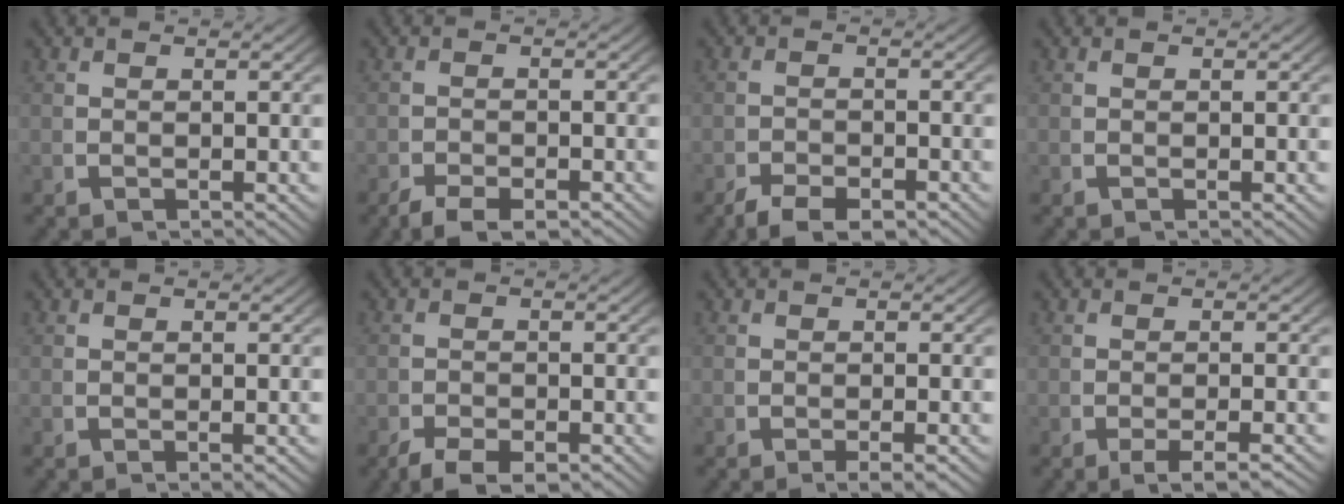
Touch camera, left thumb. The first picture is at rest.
{"total": 2.8, "force": [-2.3, 1.0, 1.2], "torque": [-0.016, -0.011, -0.039]}
{"total": 3.2, "force": [-2.7, 1.2, 1.4], "torque": [-0.015, -0.012, -0.045]}
{"total": 0.0}
{"total": 0.8, "force": [-0.2, 0.3, 0.7], "torque": [-0.009, 0.002, -0.003]}
{"total": 3.3, "force": [-2.4, 1.5, 1.7], "torque": [-0.023, -0.016, -0.037]}
{"total": 1.6, "force": [-0.9, 0.4, 1.3], "torque": [-0.019, 0.003, -0.018]}
{"total": 2.4, "force": [-1.5, 0.6, 1.7], "torque": [-0.030, -0.002, -0.025]}